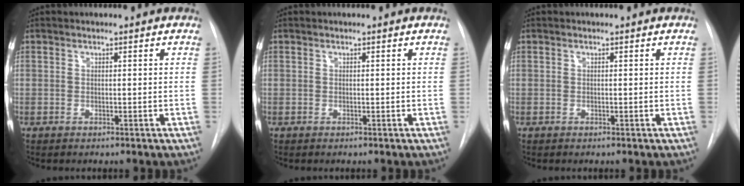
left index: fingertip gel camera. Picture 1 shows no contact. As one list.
[{"total": 0.0}, {"total": 0.0}]